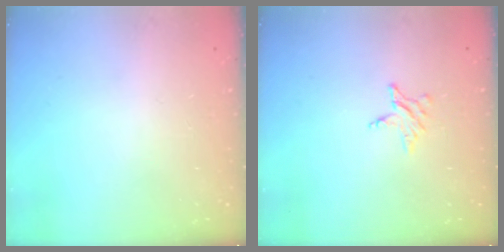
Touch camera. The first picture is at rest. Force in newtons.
{"total": 3.4, "press": 3.4, "slide": 0.4}